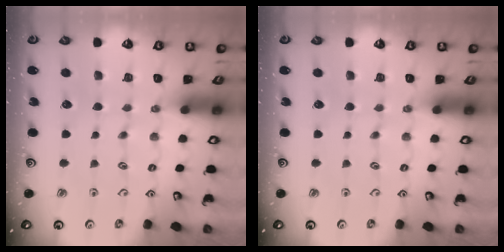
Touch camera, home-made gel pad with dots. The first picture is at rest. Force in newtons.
{"total": 0.0}